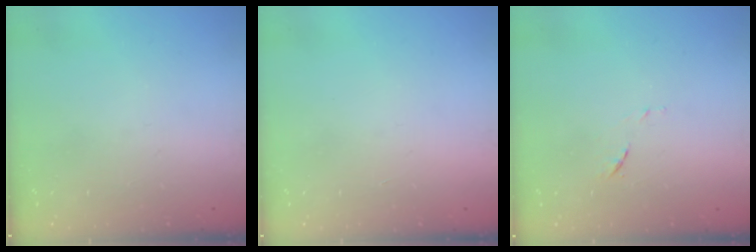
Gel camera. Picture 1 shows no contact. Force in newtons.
{"total": 1.5, "press": 1.5, "slide": 0.1}
{"total": 7.8, "press": 7.7, "slide": 0.6}